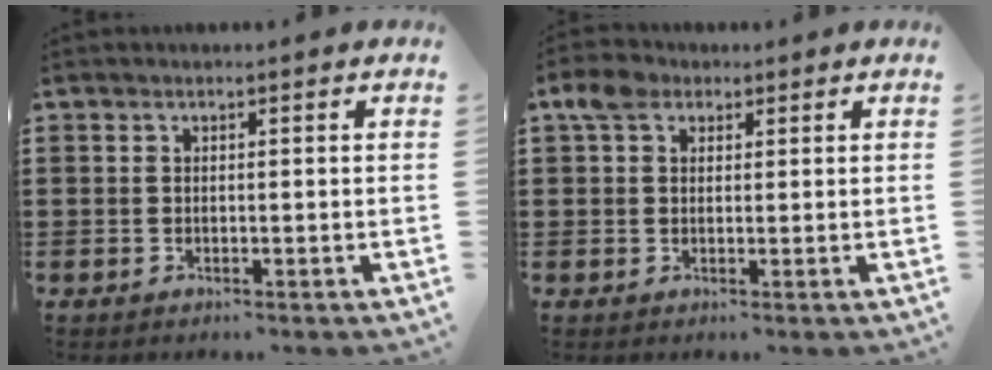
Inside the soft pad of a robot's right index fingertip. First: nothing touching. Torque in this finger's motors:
{"motor_torque": [0.46, 0.06, 0.08, 0.06]}